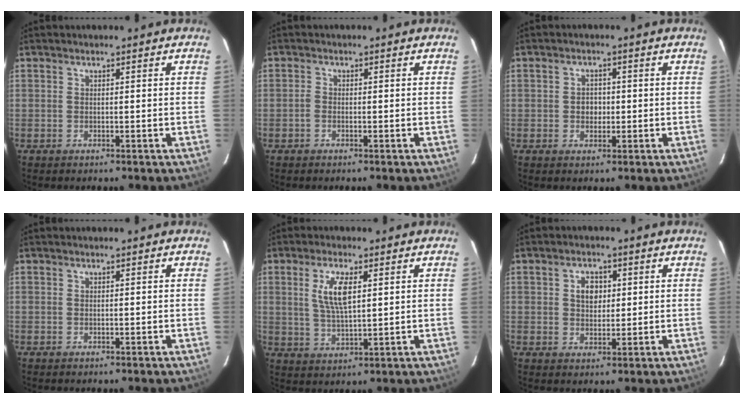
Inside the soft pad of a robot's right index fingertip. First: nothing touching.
{"total": 1.0, "force": [-0.5, 0.7, 0.4], "torque": [-0.008, 0.002, -0.013]}
{"total": 2.5, "force": [-0.3, 2.2, 1.1], "torque": [-0.016, 0.007, -0.005]}
{"total": 0.0}
{"total": 6.8, "force": [2.0, 2.2, 6.2], "torque": [-0.119, 0.000, 0.043]}
{"total": 4.0, "force": [0.9, 3.0, 2.4], "torque": [-0.036, 0.010, 0.018]}